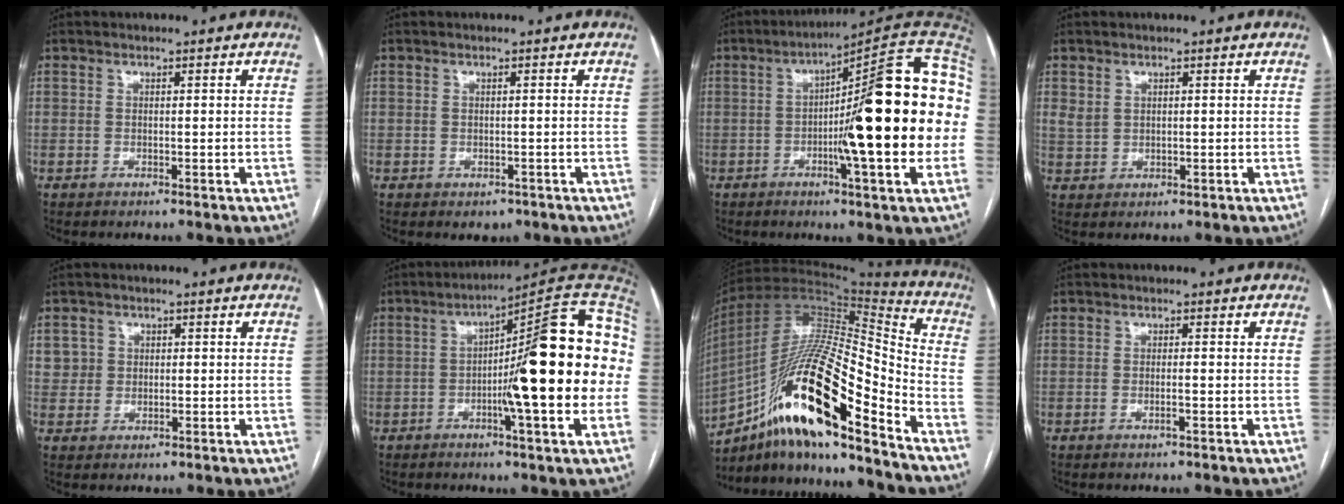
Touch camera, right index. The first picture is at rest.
{"total": 1.8, "force": [-0.9, 1.4, 0.6], "torque": [-0.005, 0.002, -0.003]}
{"total": 21.9, "force": [-1.3, 0.5, 21.8], "torque": [-0.242, 0.023, -0.026]}
{"total": 2.1, "force": [1.2, 1.6, 0.8], "torque": [-0.019, 0.001, 0.029]}
{"total": 2.9, "force": [0.7, 2.8, 0.0], "torque": [0.014, 0.003, 0.009]}
{"total": 20.1, "force": [-1.4, 0.5, 20.1], "torque": [-0.236, 0.021, -0.027]}
{"total": 23.7, "force": [-13.4, 3.9, 19.2], "torque": [-0.355, -0.005, -0.234]}
{"total": 1.1, "force": [-0.5, 0.0, 1.0], "torque": [-0.022, -0.001, -0.008]}